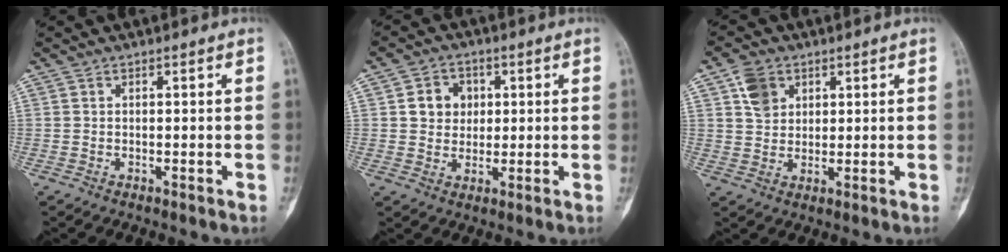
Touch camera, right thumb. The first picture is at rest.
{"total": 6.1, "force": [1.3, 5.3, 2.8], "torque": [-0.013, 0.000, 0.019]}
{"total": 5.5, "force": [2.5, 4.3, 2.5], "torque": [-0.025, -0.007, 0.047]}